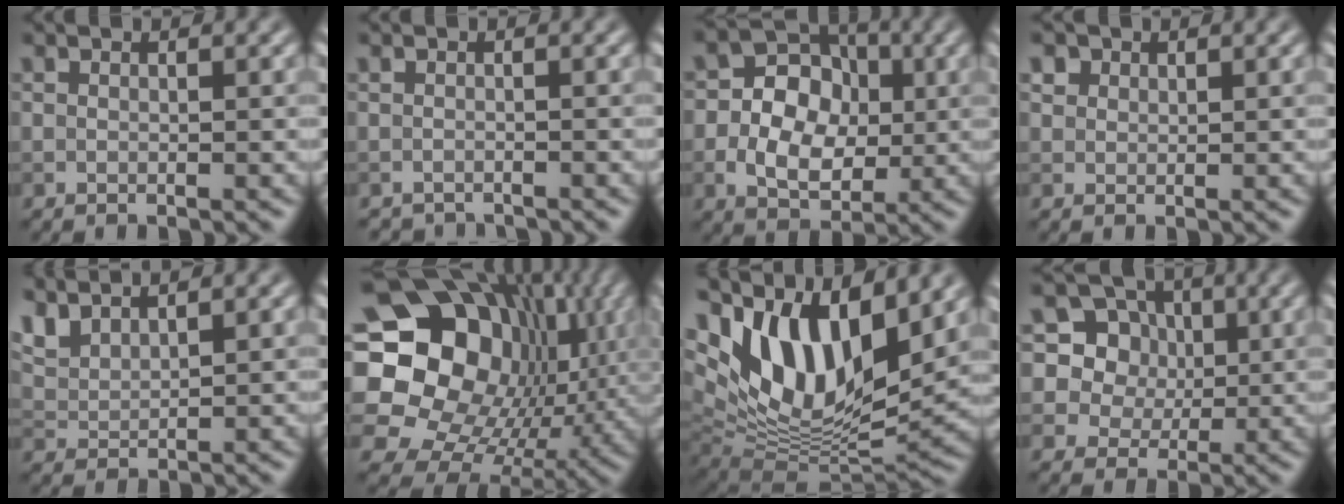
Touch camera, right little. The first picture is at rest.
{"total": 1.8, "force": [-1.7, 0.2, -0.3], "torque": [0.014, -0.007, -0.026]}
{"total": 7.3, "force": [-0.2, 5.9, 4.3], "torque": [-0.059, 0.008, -0.011]}
{"total": 1.5, "force": [0.9, 1.1, 0.3], "torque": [-0.005, -0.004, 0.015]}
{"total": 3.4, "force": [2.8, 1.1, 1.5], "torque": [-0.042, 0.009, 0.063]}
{"total": 21.1, "force": [4.0, 17.3, 11.3], "torque": [-0.219, 0.010, 0.070]}
{"total": 12.4, "force": [5.6, 5.9, 9.4], "torque": [-0.170, -0.003, 0.105]}
{"total": 9.8, "force": [4.1, 8.1, 3.6], "torque": [-0.093, 0.024, 0.061]}